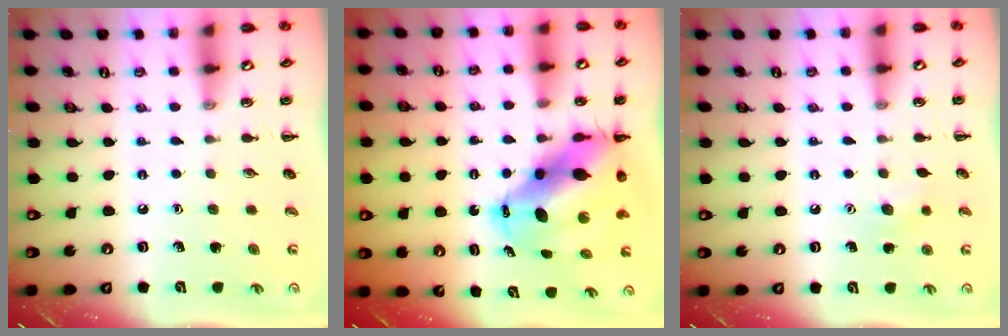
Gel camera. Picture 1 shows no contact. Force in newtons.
{"total": 13.1, "press": 12.6, "slide": 3.6}
{"total": 6.3, "press": 6.0, "slide": 1.9}